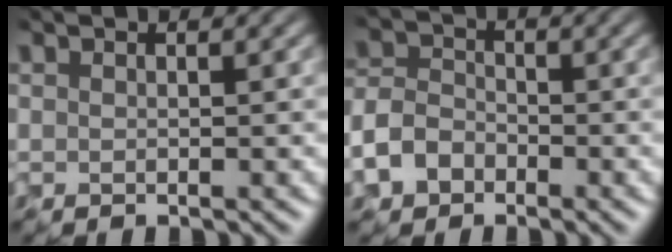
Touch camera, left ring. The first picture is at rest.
{"total": 3.5, "force": [-2.8, 2.0, 0.8], "torque": [-0.029, 0.000, -0.050]}